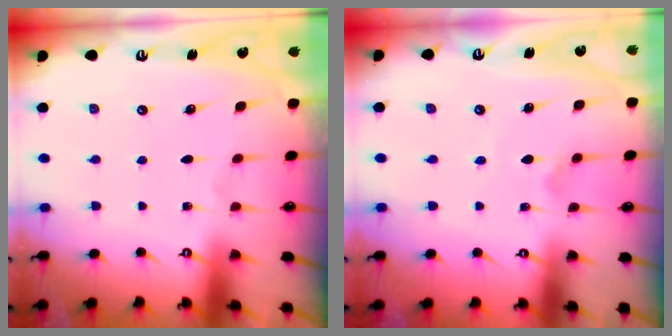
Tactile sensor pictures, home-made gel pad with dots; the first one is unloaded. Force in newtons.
{"total": 2.3, "press": 2.3, "slide": 0.2}